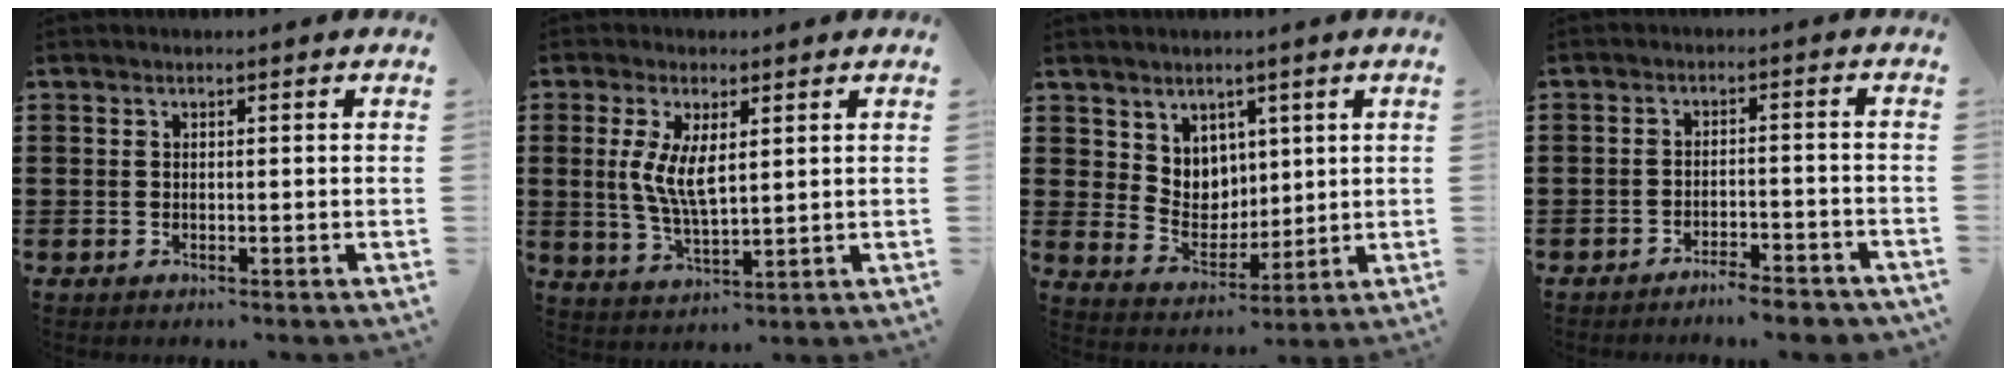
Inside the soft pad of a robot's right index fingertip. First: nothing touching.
{"total": 6.0, "force": [1.3, 2.3, 5.4], "torque": [-0.114, 0.002, 0.022]}
{"total": 5.6, "force": [3.6, 4.2, 0.2], "torque": [-0.030, -0.003, 0.070]}
{"total": 3.5, "force": [-3.4, 0.0, 0.7], "torque": [-0.013, 0.001, -0.069]}